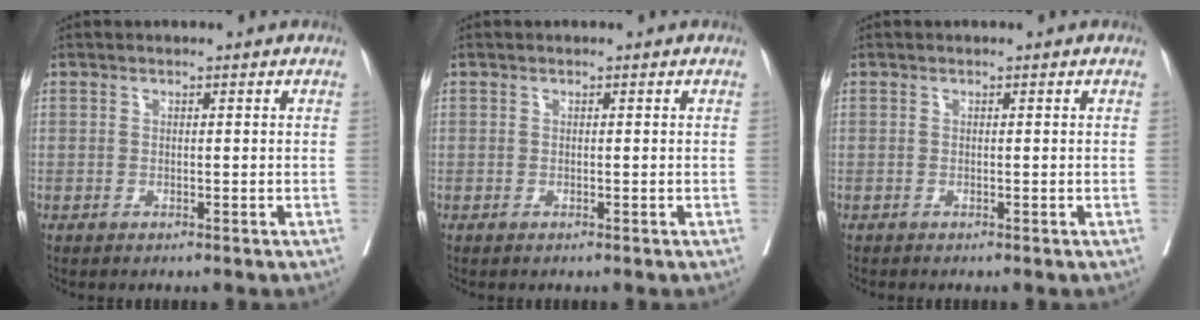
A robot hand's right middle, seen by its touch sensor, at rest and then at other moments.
{"total": 0.0}
{"total": 0.0}